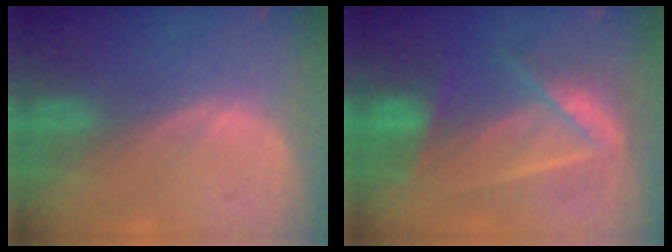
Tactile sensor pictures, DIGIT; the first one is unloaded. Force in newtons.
{"total": 7.1, "press": 7.1, "slide": 0.2}